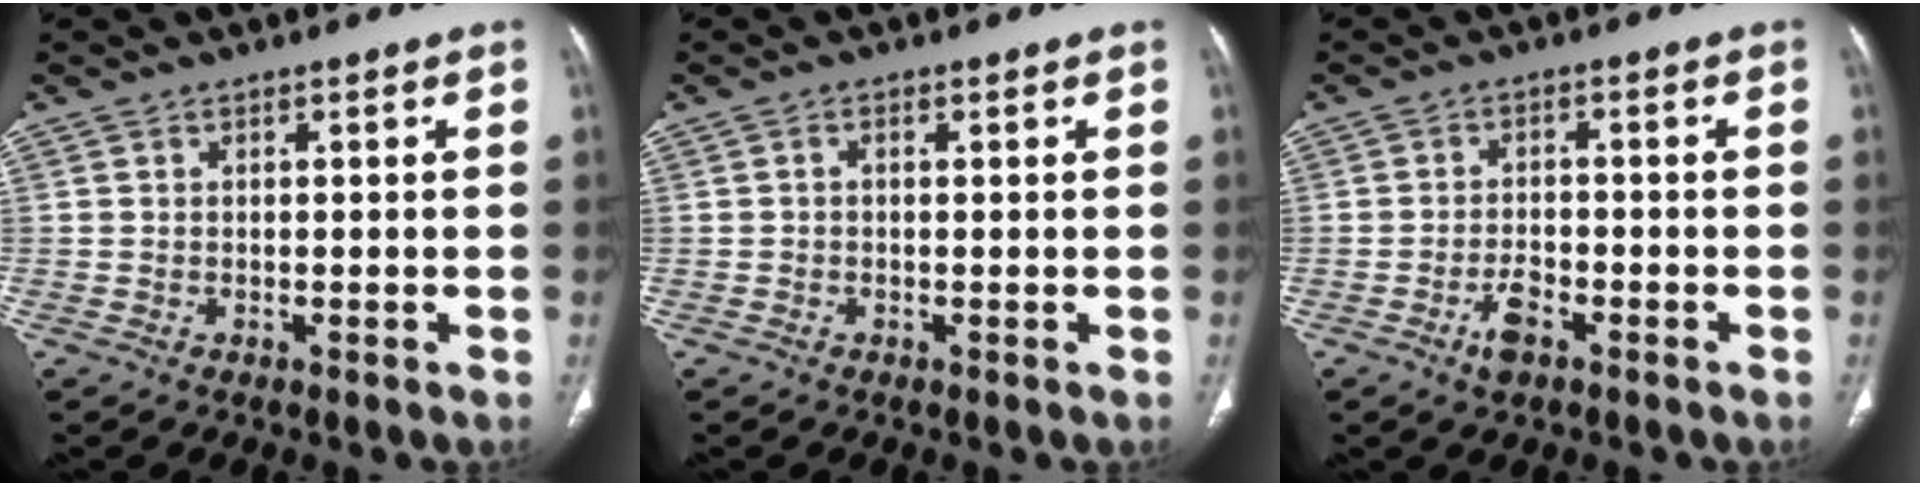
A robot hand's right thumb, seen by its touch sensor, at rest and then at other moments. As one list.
[{"total": 0.7, "force": [0.1, 0.3, 0.6], "torque": [-0.011, 0.003, -0.001]}, {"total": 4.0, "force": [-2.3, 1.9, 2.6], "torque": [-0.046, 0.014, -0.040]}]